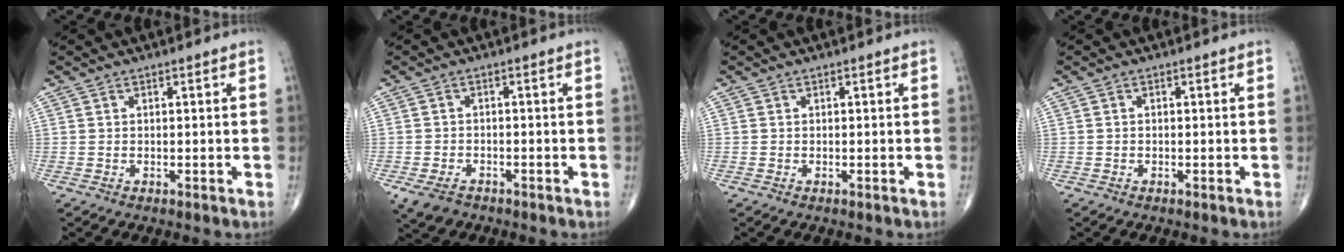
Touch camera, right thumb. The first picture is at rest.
{"total": 4.4, "force": [-2.7, 2.8, 2.0], "torque": [-0.042, 0.006, -0.044]}
{"total": 0.0}
{"total": 0.0}